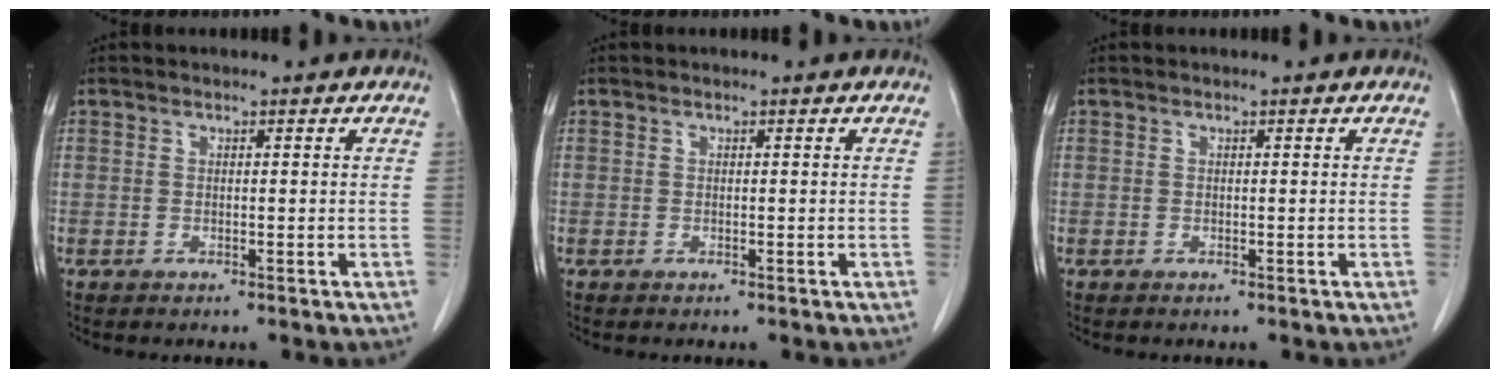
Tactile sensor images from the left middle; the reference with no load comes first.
{"total": 0.0}
{"total": 0.0}